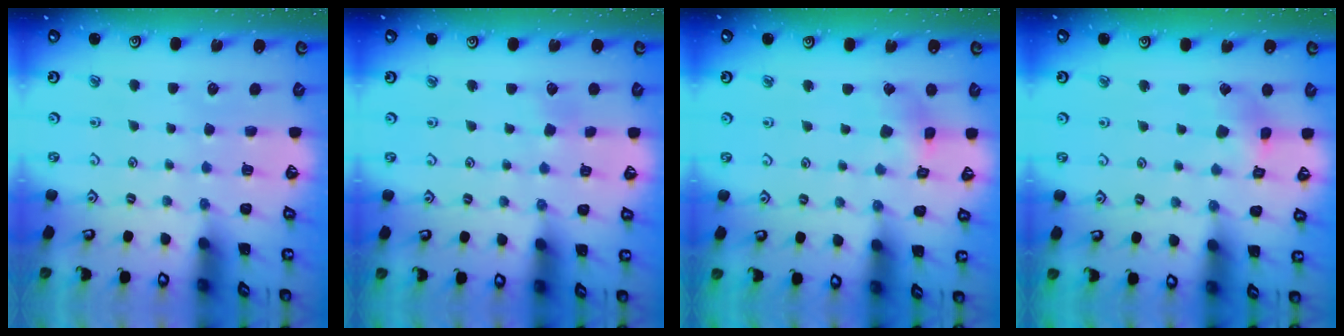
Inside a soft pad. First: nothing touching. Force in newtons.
{"total": 2.8, "press": 2.8, "slide": 0.3}
{"total": 3.7, "press": 3.7, "slide": 0.3}
{"total": 4.7, "press": 4.7, "slide": 0.5}